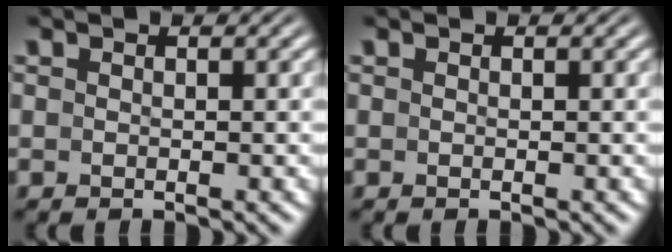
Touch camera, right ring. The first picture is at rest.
{"total": 0.0}